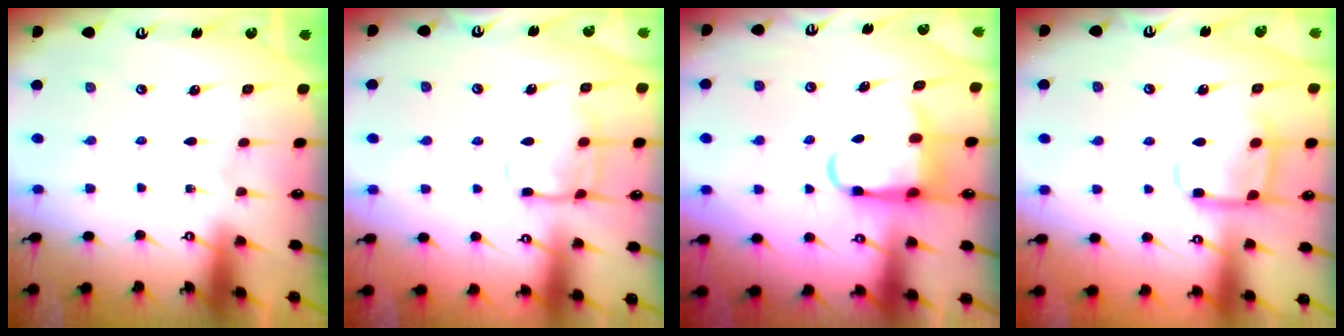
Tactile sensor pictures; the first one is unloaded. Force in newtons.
{"total": 12.3, "press": 12.2, "slide": 1.0}
{"total": 8.0, "press": 7.8, "slide": 1.6}
{"total": 11.8, "press": 11.7, "slide": 1.2}